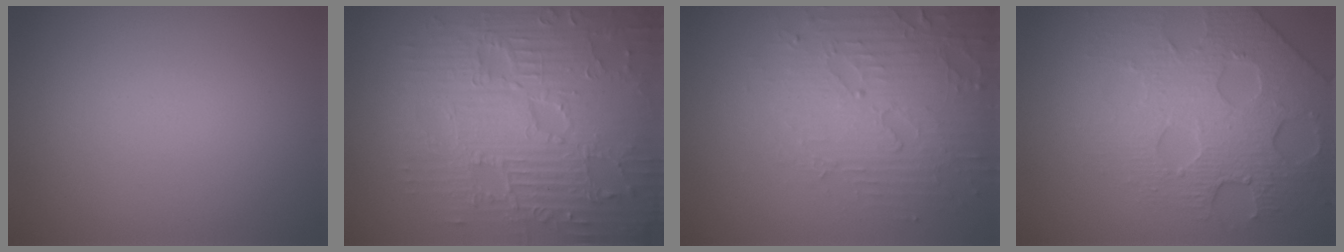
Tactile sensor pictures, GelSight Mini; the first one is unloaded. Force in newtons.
{"total": 9.4, "press": 6.6, "slide": 6.7}
{"total": 4.2, "press": 4.2, "slide": 0.6}
{"total": 6.3, "press": 5.2, "slide": 3.7}